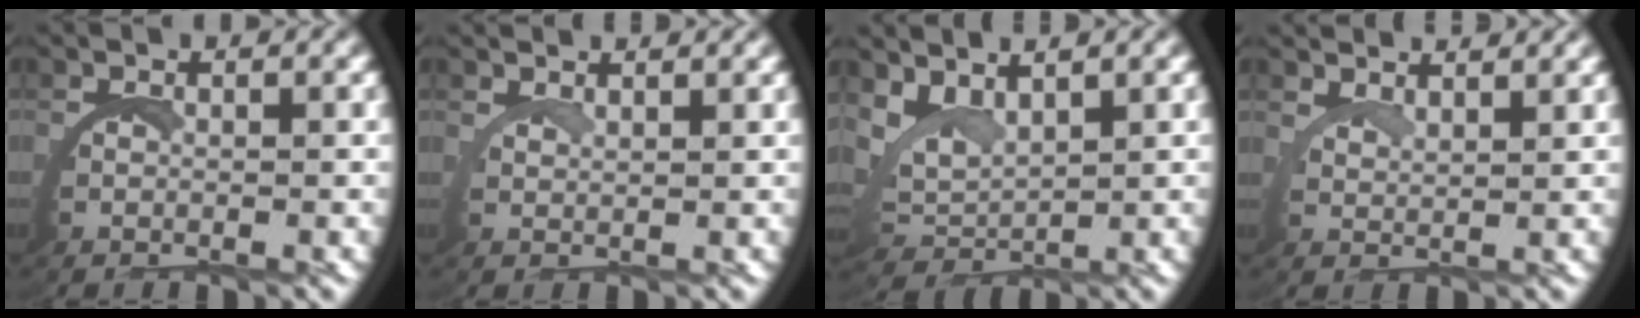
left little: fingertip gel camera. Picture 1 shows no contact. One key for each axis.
{"total": 2.6, "fx": 2.4, "fy": -1.0, "fz": -0.1, "tx": 0.000, "ty": 0.004, "tz": 0.041}
{"total": 4.3, "fx": 2.9, "fy": 2.6, "fz": 2.0, "tx": -0.072, "ty": -0.004, "tz": 0.055}
{"total": 3.8, "fx": 3.7, "fy": -0.7, "fz": 0.3, "tx": -0.015, "ty": 0.001, "tz": 0.067}